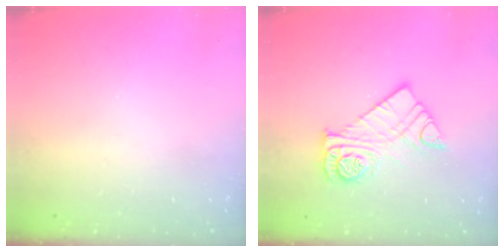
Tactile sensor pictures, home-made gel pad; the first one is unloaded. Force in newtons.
{"total": 11.4, "press": 11.4, "slide": 1.0}